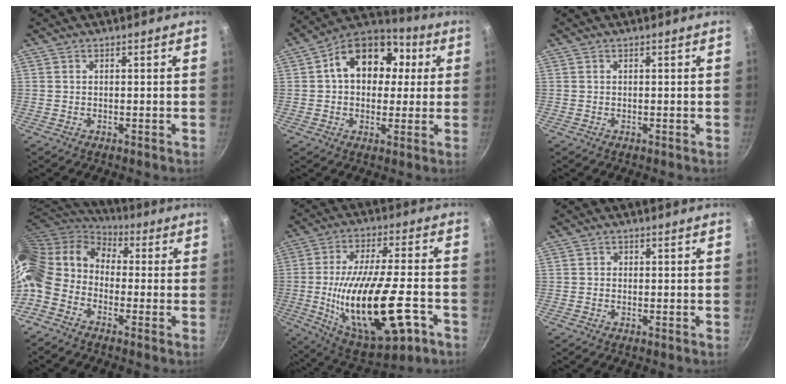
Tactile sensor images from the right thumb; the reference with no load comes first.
{"total": 16.1, "force": [3.2, 11.9, 10.3], "torque": [-0.125, 0.027, 0.034]}
{"total": 0.0}
{"total": 16.7, "force": [-1.6, 11.6, 11.9], "torque": [-0.230, 0.039, -0.061]}
{"total": 22.7, "force": [-4.4, 7.5, 21.0], "torque": [-0.400, 0.006, -0.078]}
{"total": 0.7, "force": [-0.1, 0.6, 0.1], "torque": [0.001, 0.003, -0.004]}